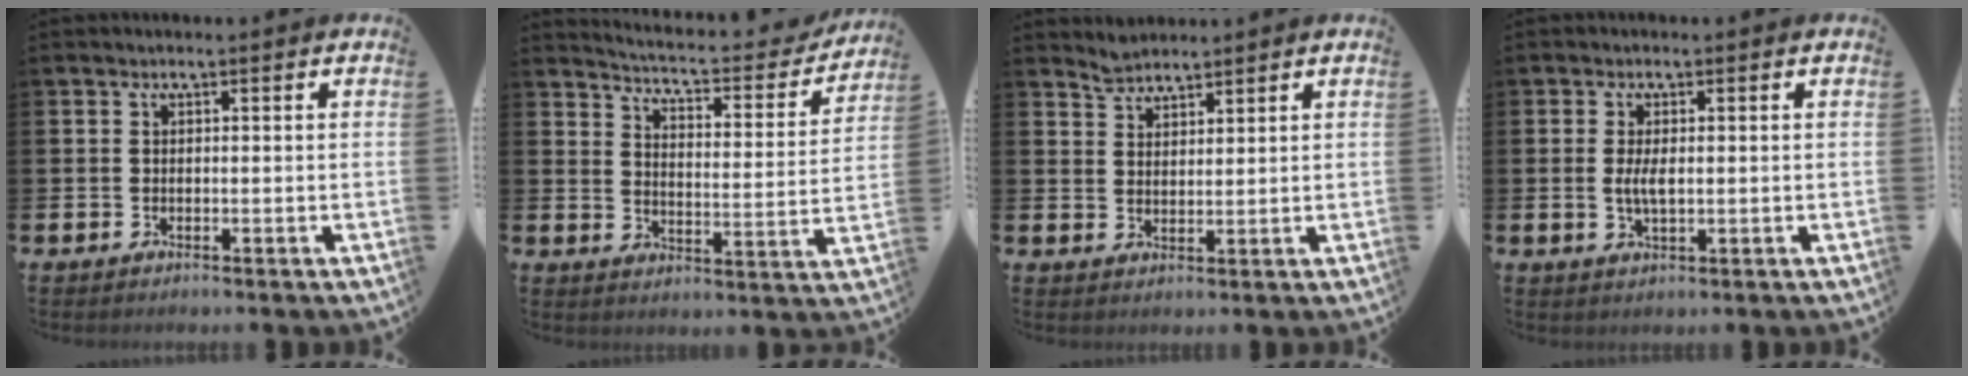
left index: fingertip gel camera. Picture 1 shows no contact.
{"total": 4.5, "force": [4.3, 0.7, 1.1], "torque": [-0.044, -0.038, 0.065]}
{"total": 3.2, "force": [3.1, 0.5, -0.2], "torque": [-0.001, -0.012, 0.058]}
{"total": 2.7, "force": [0.2, 1.0, 2.5], "torque": [-0.046, 0.002, 0.001]}